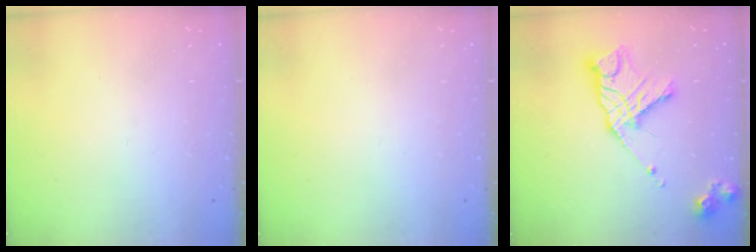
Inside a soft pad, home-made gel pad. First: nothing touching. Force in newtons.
{"total": 0.0}
{"total": 15.3, "press": 15.3, "slide": 0.8}